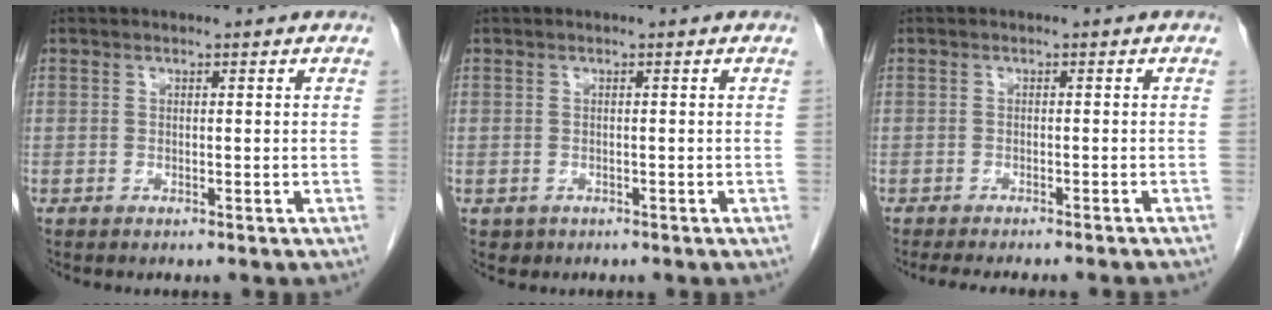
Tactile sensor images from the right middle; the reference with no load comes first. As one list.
[{"total": 1.1, "force": [-0.5, 0.9, 0.1], "torque": [-0.005, 0.003, -0.002]}, {"total": 10.3, "force": [-9.2, 0.8, 4.5], "torque": [-0.045, -0.019, -0.113]}]